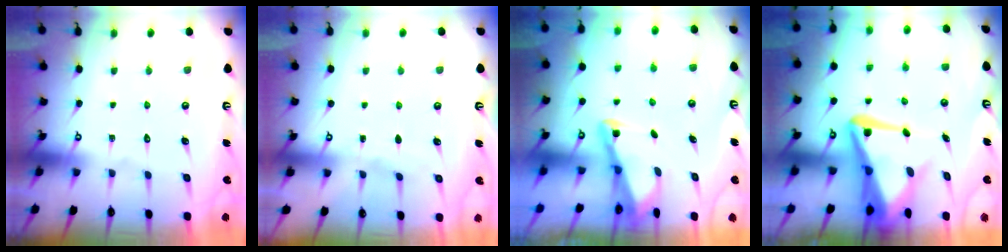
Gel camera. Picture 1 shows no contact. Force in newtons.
{"total": 2.7, "press": 2.7, "slide": 0.4}
{"total": 2.9, "press": 2.9, "slide": 0.4}
{"total": 9.4, "press": 9.2, "slide": 1.6}